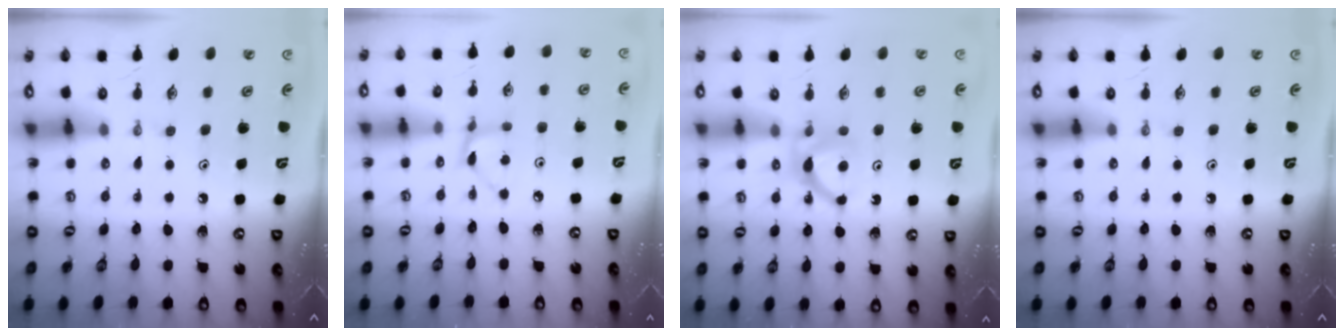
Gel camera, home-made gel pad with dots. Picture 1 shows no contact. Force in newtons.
{"total": 3.5, "press": 3.5, "slide": 0.4}
{"total": 5.5, "press": 5.5, "slide": 0.7}
{"total": 0.0}